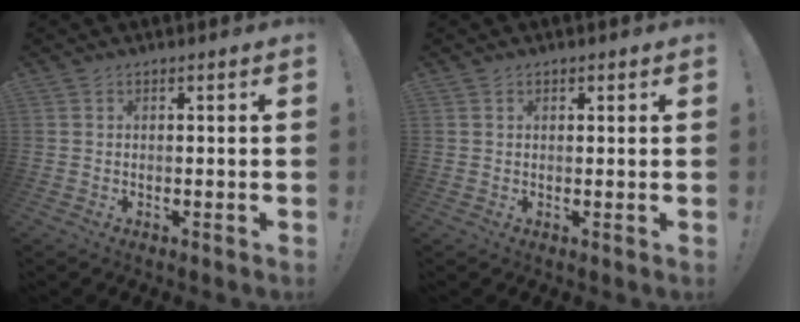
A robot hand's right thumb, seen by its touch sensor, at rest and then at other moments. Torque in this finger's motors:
{"motor_torque": [-0.13, -0.10, -0.05, 0.14, 0.07]}